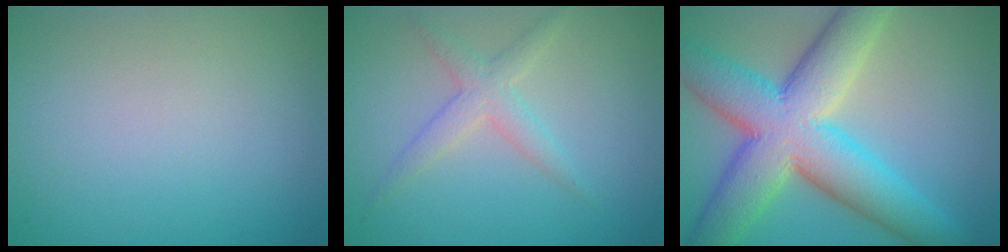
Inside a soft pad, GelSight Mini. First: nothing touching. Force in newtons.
{"total": 2.4, "press": 2.4, "slide": 0.1}
{"total": 11.6, "press": 11.6, "slide": 0.5}